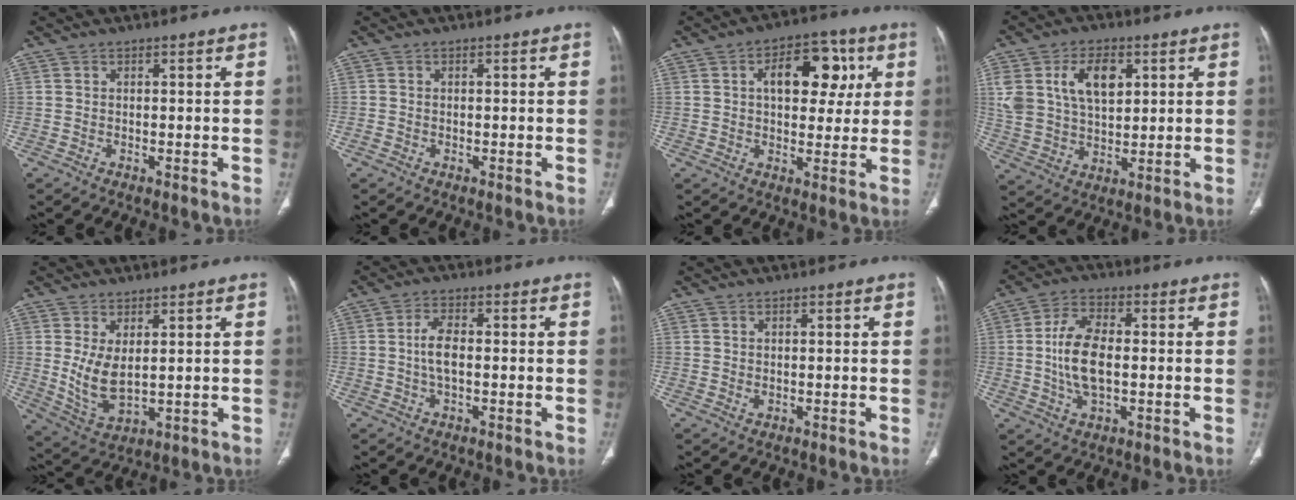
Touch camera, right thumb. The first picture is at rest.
{"total": 0.7, "force": [-0.3, 0.6, 0.2], "torque": [-0.003, 0.002, -0.005]}
{"total": 13.1, "force": [3.7, 7.8, 9.9], "torque": [-0.096, 0.009, 0.050]}
{"total": 12.9, "force": [4.6, 8.0, 9.0], "torque": [-0.152, -0.007, 0.095]}
{"total": 7.5, "force": [1.3, 3.9, 6.3], "torque": [-0.121, -0.018, 0.044]}
{"total": 4.6, "force": [-0.2, 2.1, 4.0], "torque": [-0.083, 0.009, -0.008]}
{"total": 0.9, "force": [0.3, 0.6, 0.7], "torque": [-0.012, -0.004, 0.010]}
{"total": 10.1, "force": [-0.3, 5.3, 8.6], "torque": [-0.165, 0.006, -0.008]}